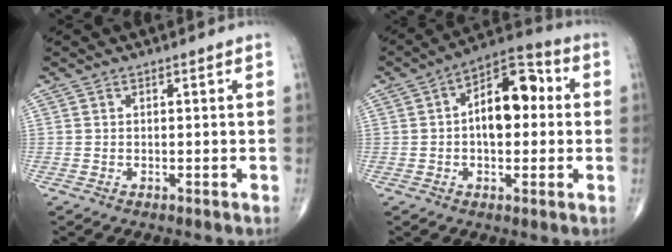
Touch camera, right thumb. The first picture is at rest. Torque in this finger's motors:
{"motor_torque": [0.02, 0.28, 0.42, -0.42, 0.08]}